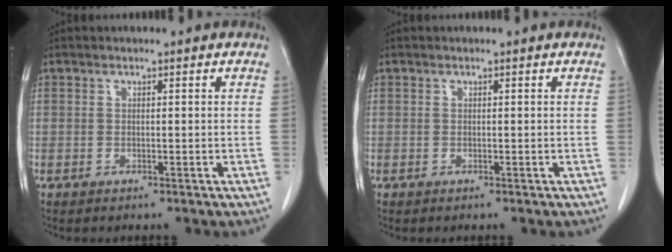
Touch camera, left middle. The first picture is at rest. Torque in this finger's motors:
{"motor_torque": [0.02, -0.01, -0.03, 0.00]}